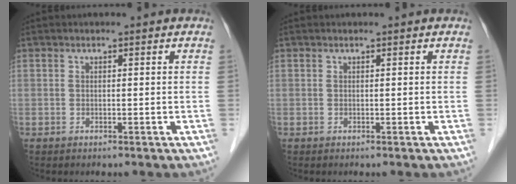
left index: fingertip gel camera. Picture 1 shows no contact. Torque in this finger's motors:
{"motor_torque": [-0.01, -0.01, 0.05, 0.00]}